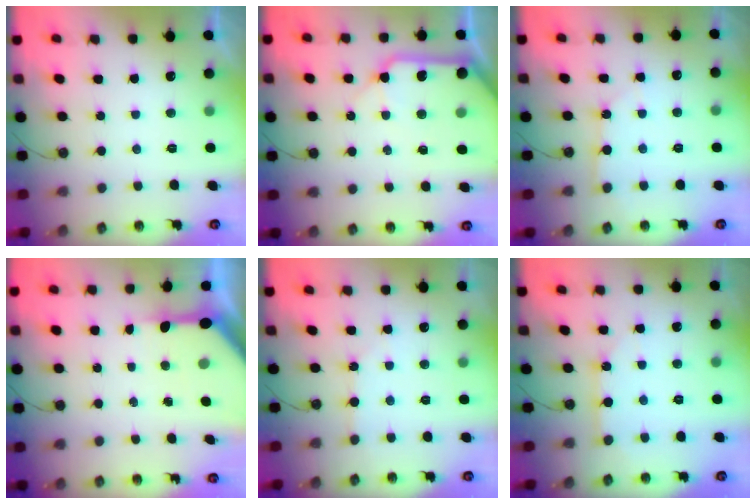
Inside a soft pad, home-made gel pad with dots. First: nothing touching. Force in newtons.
{"total": 13.2, "press": 13.0, "slide": 2.0}
{"total": 3.4, "press": 3.4, "slide": 0.4}
{"total": 8.6, "press": 8.5, "slide": 1.0}
{"total": 2.4, "press": 2.3, "slide": 0.3}
{"total": 5.3, "press": 5.3, "slide": 0.1}